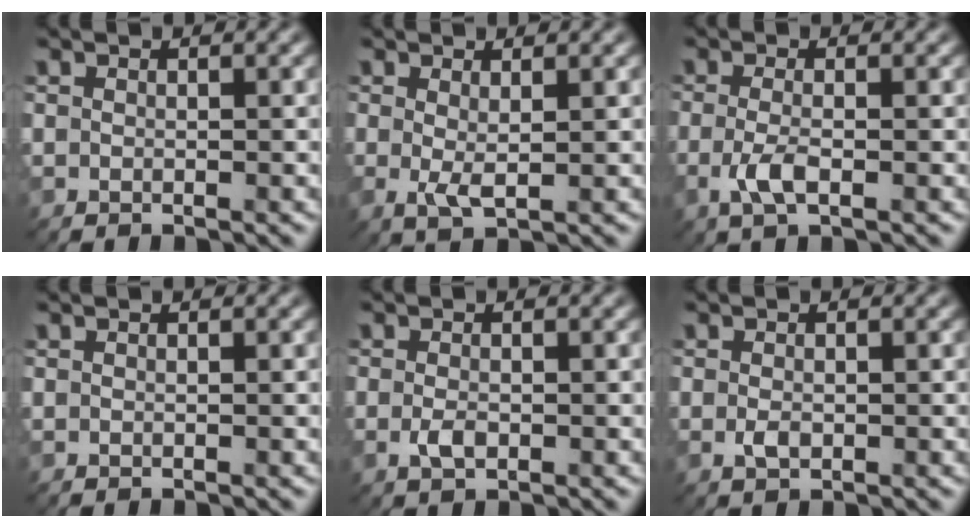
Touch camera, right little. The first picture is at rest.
{"total": 1.9, "force": [0.3, 0.4, 1.8], "torque": [-0.037, -0.006, 0.008]}
{"total": 2.4, "force": [-0.8, 0.7, 2.2], "torque": [-0.051, -0.002, -0.021]}
{"total": 0.0}
{"total": 1.5, "force": [-0.3, 0.8, 1.2], "torque": [-0.026, -0.001, -0.007]}
{"total": 1.1, "force": [-0.2, 0.7, 0.9], "torque": [-0.020, -0.002, -0.003]}